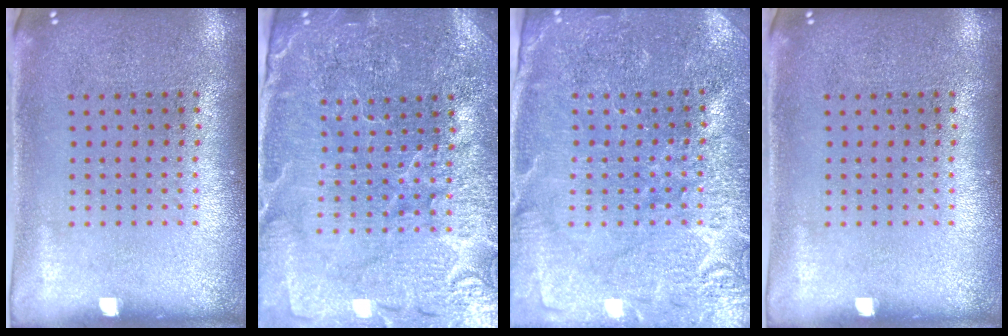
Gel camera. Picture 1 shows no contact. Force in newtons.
{"total": 4.2, "press": 4.0, "slide": 1.2}
{"total": 3.5, "press": 3.4, "slide": 0.6}
{"total": 0.0}